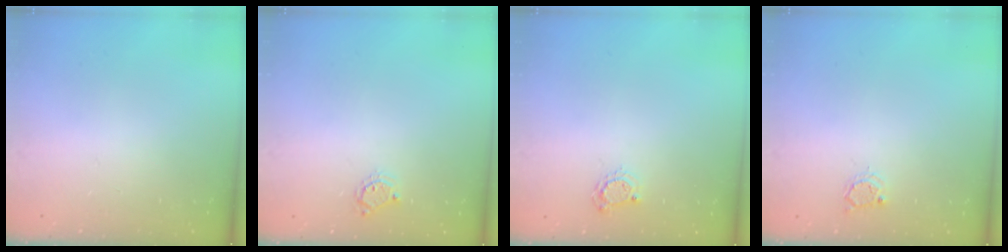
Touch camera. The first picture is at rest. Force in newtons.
{"total": 4.1, "press": 4.1, "slide": 0.3}
{"total": 3.2, "press": 3.2, "slide": 0.4}
{"total": 2.8, "press": 2.8, "slide": 0.5}